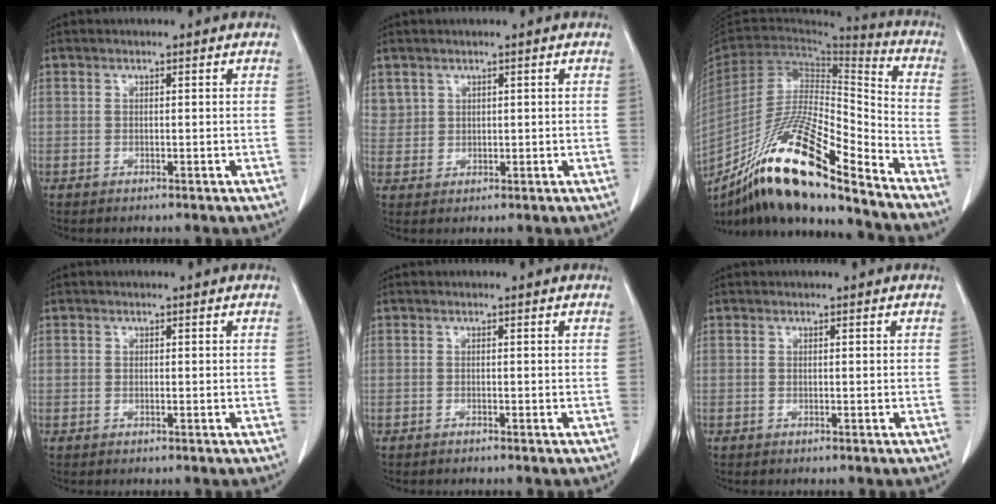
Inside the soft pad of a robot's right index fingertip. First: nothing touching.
{"total": 2.8, "force": [1.6, 2.3, -0.1], "torque": [0.013, 0.005, 0.030]}
{"total": 20.4, "force": [-14.6, 2.4, 14.0], "torque": [-0.266, -0.016, -0.266]}
{"total": 0.6, "force": [0.0, 0.4, 0.3], "torque": [-0.009, 0.004, 0.001]}
{"total": 0.0}
{"total": 0.0}